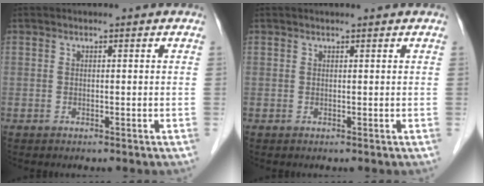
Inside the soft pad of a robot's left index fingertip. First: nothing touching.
{"total": 1.6, "force": [1.5, 0.0, 0.6], "torque": [-0.008, 0.014, 0.021]}